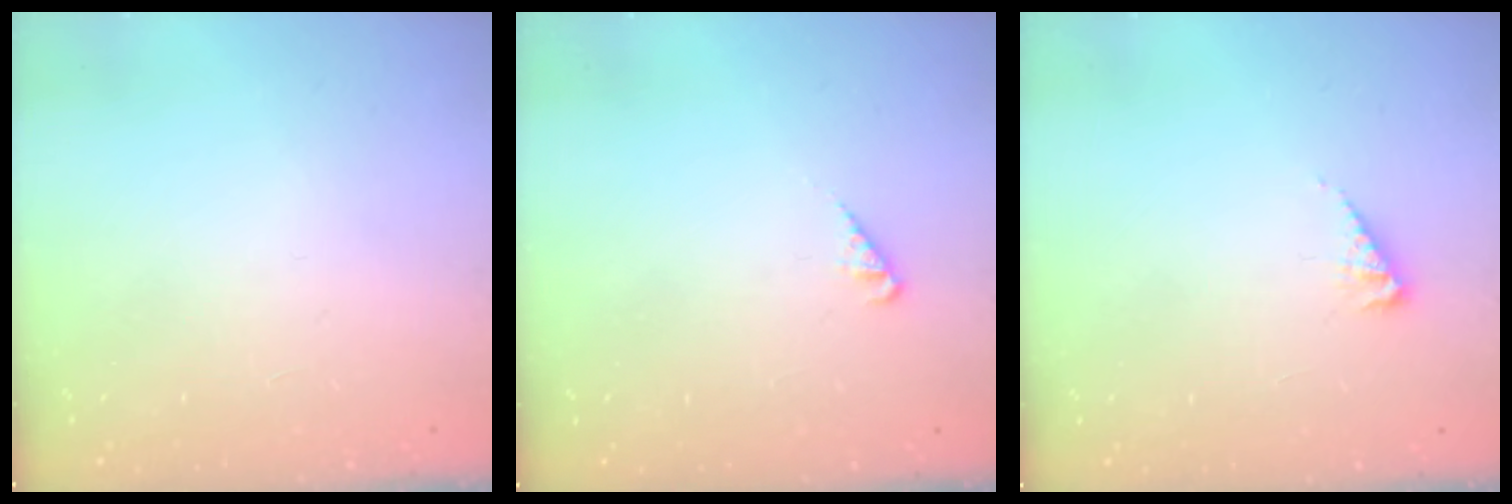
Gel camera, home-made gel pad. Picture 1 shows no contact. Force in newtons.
{"total": 1.8, "press": 1.8, "slide": 0.3}
{"total": 2.9, "press": 2.9, "slide": 0.4}